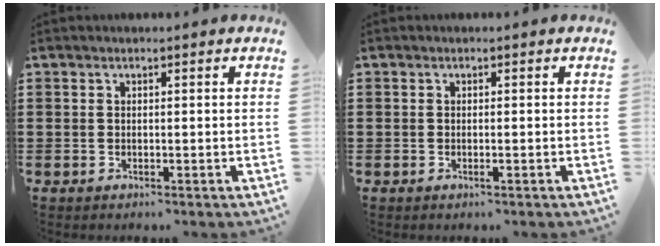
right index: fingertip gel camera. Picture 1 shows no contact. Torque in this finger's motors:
{"motor_torque": [0.25, -0.02, 0.03, 0.01]}